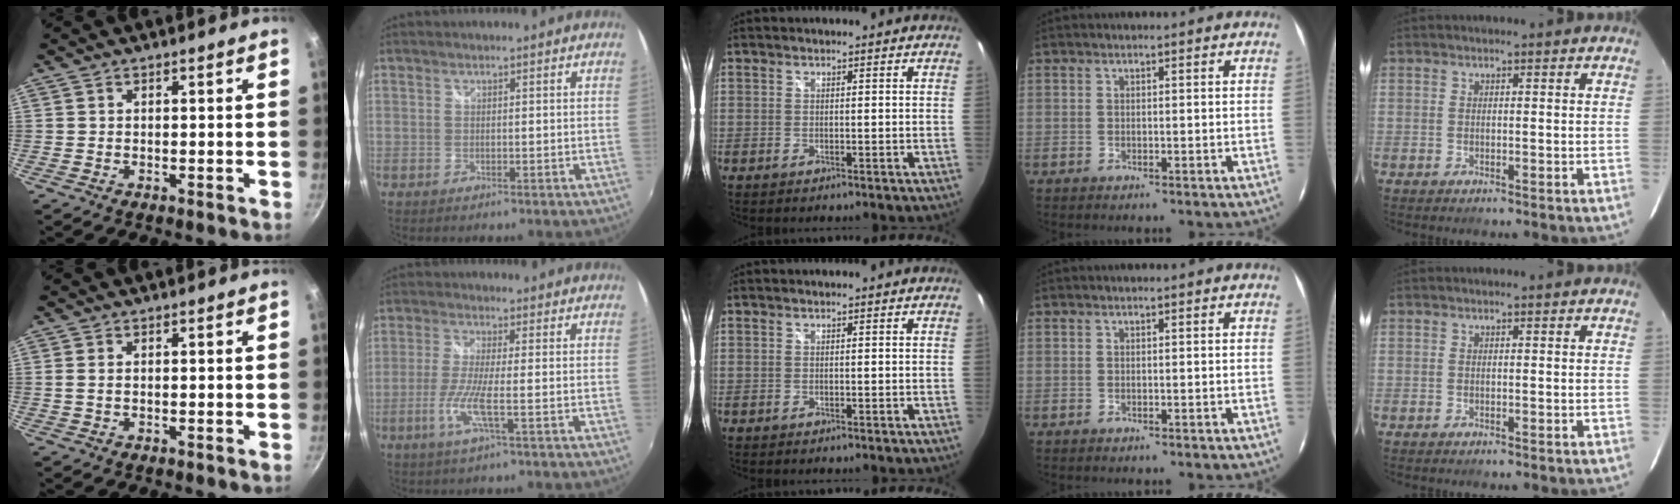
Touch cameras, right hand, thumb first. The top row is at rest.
{"thumb": {"total": 1.0, "force": [0.2, 0.5, 0.9], "torque": [-0.019, 0.000, 0.001]}, "index": {"total": 6.3, "force": [-2.2, -0.2, 5.9], "torque": [-0.131, -0.010, -0.046]}}